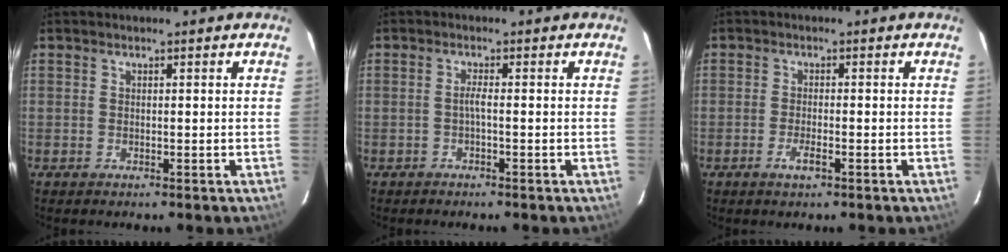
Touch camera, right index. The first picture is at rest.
{"total": 1.1, "force": [-0.5, -0.2, 1.0], "torque": [-0.015, 0.003, -0.011]}
{"total": 2.4, "force": [-1.3, 0.5, 2.0], "torque": [-0.046, -0.004, -0.024]}